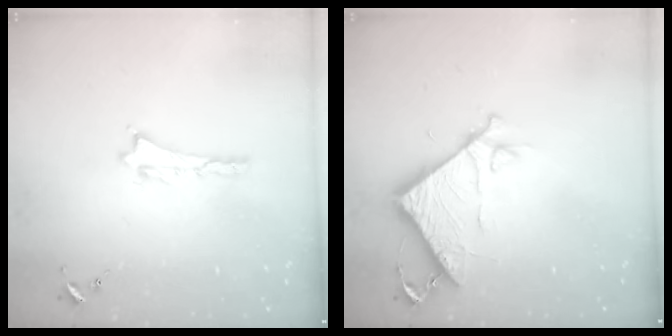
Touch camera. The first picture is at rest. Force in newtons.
{"total": 7.9, "press": 7.8, "slide": 0.6}